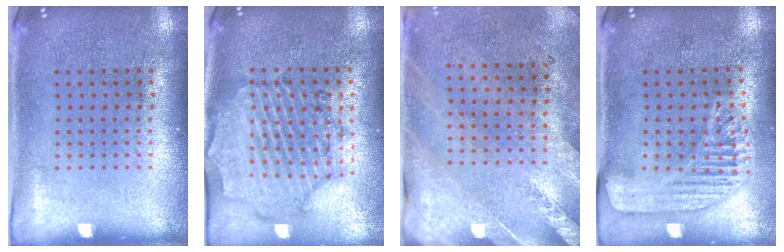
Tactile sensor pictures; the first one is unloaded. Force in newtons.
{"total": 1.6, "press": 1.6, "slide": 0.3}
{"total": 2.4, "press": 2.1, "slide": 1.3}
{"total": 1.6, "press": 1.6, "slide": 0.4}